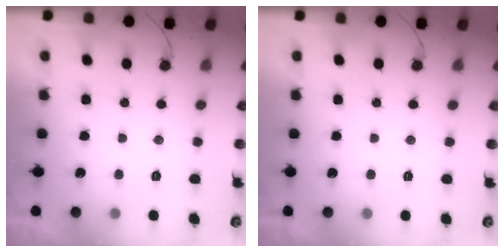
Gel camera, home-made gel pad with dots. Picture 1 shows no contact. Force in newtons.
{"total": 1.8, "press": 1.8, "slide": 0.1}